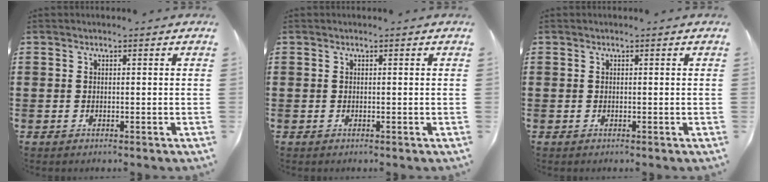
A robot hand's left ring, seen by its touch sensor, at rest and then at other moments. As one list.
[{"total": 0.0}, {"total": 0.0}]